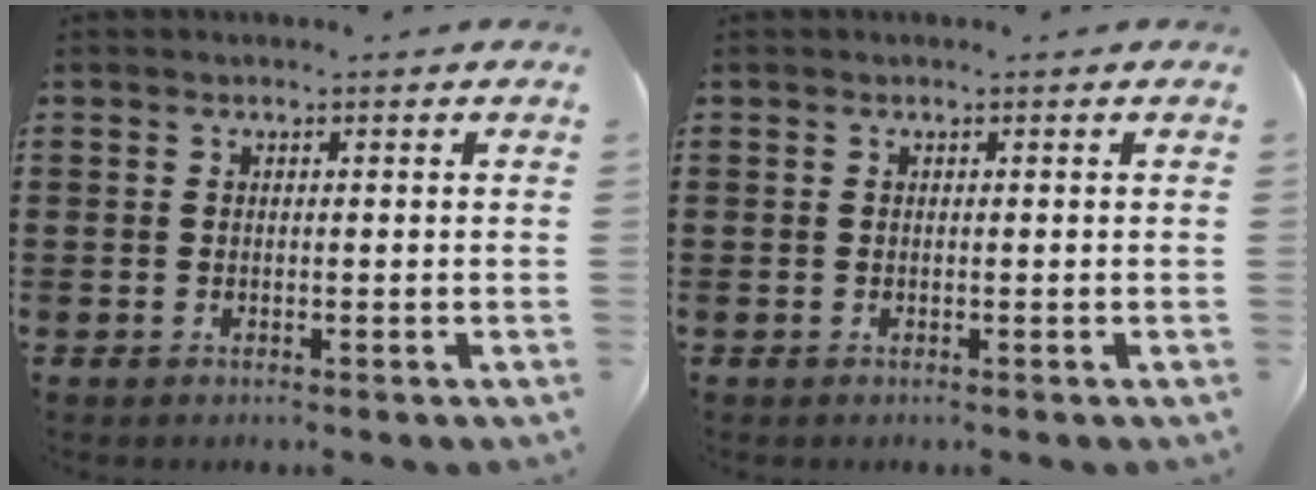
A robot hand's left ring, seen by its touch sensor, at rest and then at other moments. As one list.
[{"total": 0.0}]